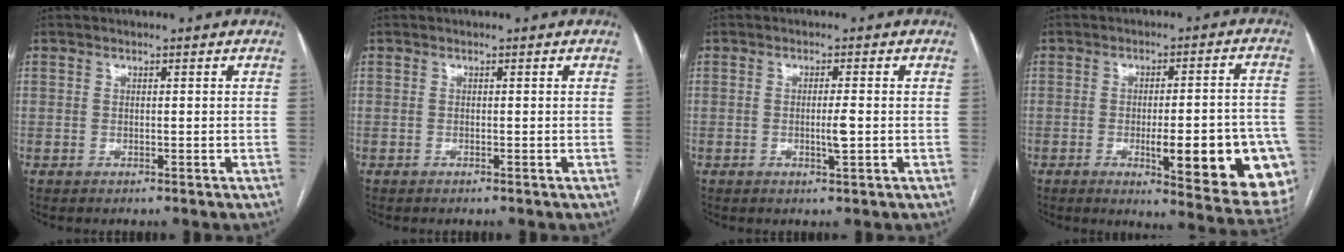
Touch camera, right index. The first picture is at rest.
{"total": 0.0}
{"total": 2.5, "force": [-0.4, 0.0, 2.5], "torque": [-0.046, -0.005, -0.006]}
{"total": 18.4, "force": [-5.7, 3.4, 17.1], "torque": [-0.127, 0.012, -0.053]}